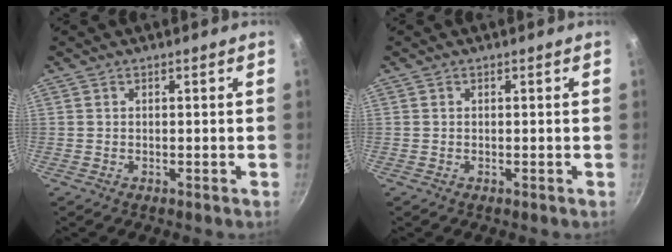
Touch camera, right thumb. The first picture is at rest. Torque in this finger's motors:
{"motor_torque": [0.16, 0.03, 0.04, 0.32, 0.00]}